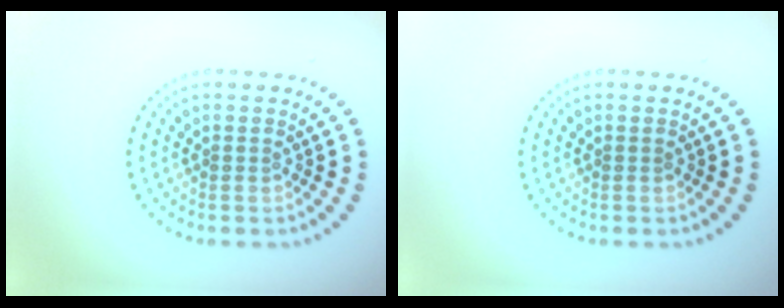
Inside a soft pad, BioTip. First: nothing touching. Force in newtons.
{"total": 0.0}